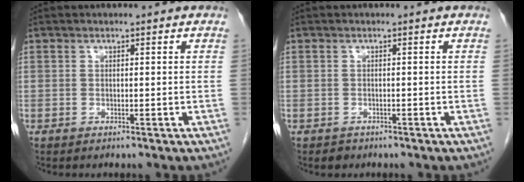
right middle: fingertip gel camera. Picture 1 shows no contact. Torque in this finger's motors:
{"motor_torque": [0.18, 0.03, -0.01, -0.01]}